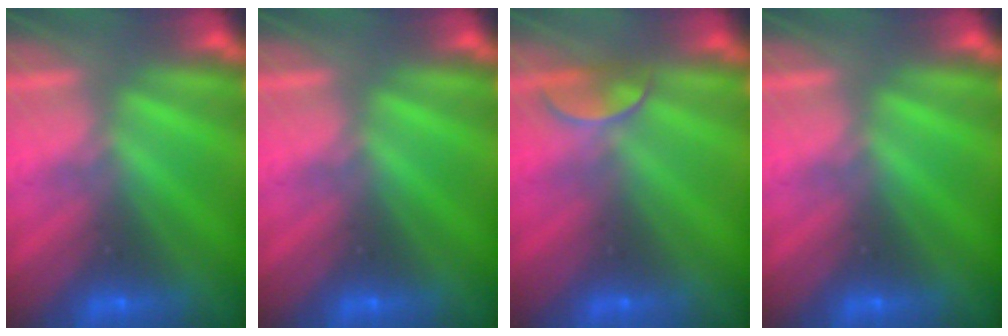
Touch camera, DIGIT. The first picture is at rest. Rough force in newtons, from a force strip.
{"total": 0.0}
{"total": 2.4}
{"total": 0.0}